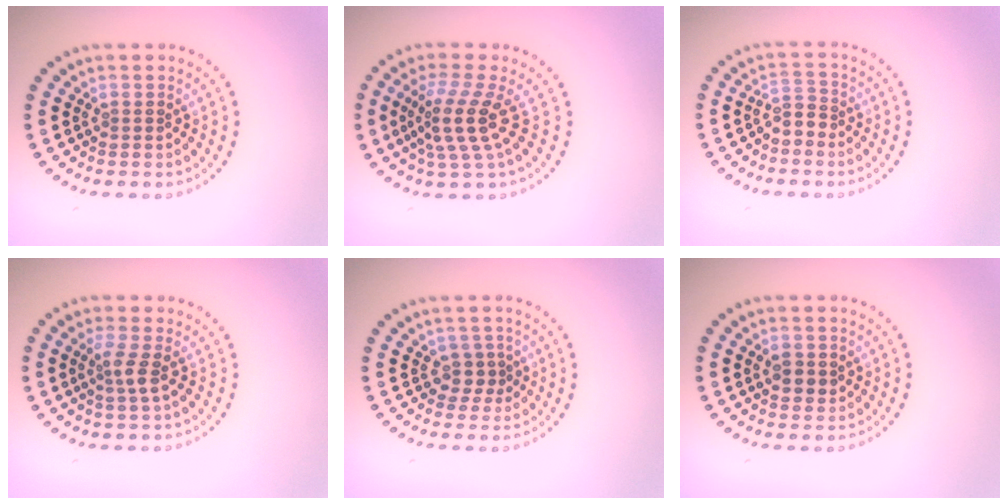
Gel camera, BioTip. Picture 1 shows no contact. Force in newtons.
{"total": 4.2, "press": 3.0, "slide": 2.9}
{"total": 1.7, "press": 1.5, "slide": 0.9}
{"total": 1.8, "press": 1.4, "slide": 1.2}
{"total": 1.8, "press": 1.2, "slide": 1.3}
{"total": 1.7, "press": 1.7, "slide": 0.2}